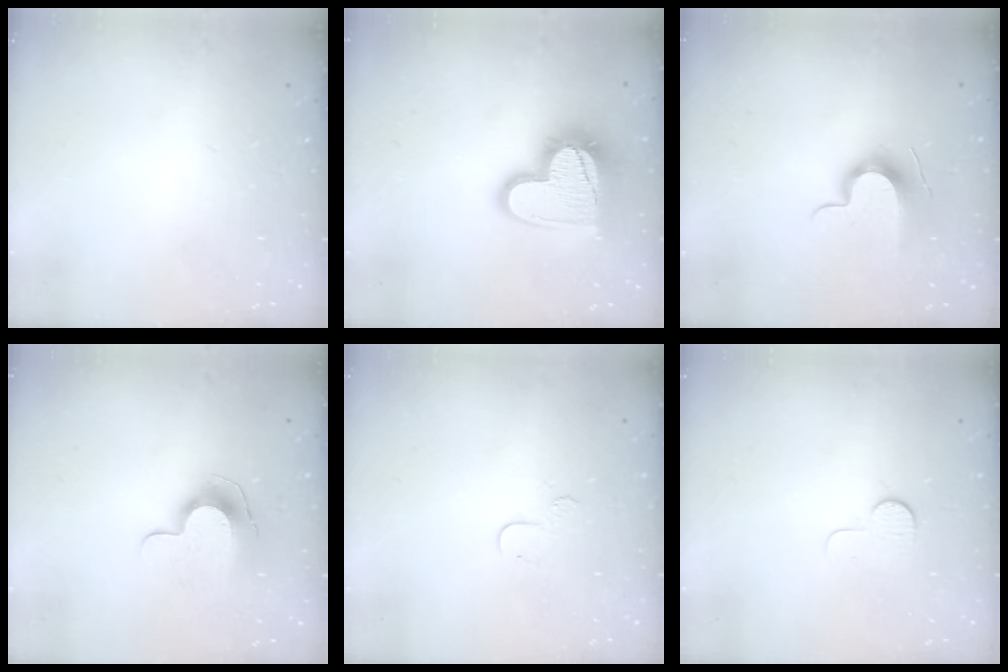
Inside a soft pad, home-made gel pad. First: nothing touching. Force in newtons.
{"total": 18.9, "press": 18.9, "slide": 1.4}
{"total": 10.6, "press": 10.5, "slide": 1.3}
{"total": 9.6, "press": 9.6, "slide": 0.1}
{"total": 4.8, "press": 4.8, "slide": 0.5}
{"total": 7.6, "press": 7.5, "slide": 0.7}